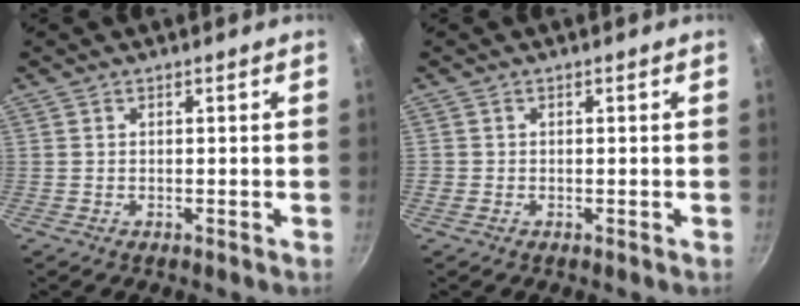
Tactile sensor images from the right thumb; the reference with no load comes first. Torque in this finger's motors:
{"motor_torque": [0.37, -0.14, -0.06, 0.20, 0.00]}